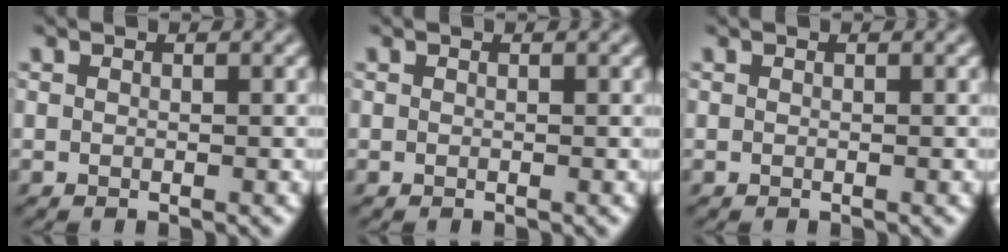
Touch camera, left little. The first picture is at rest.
{"total": 0.0}
{"total": 0.0}